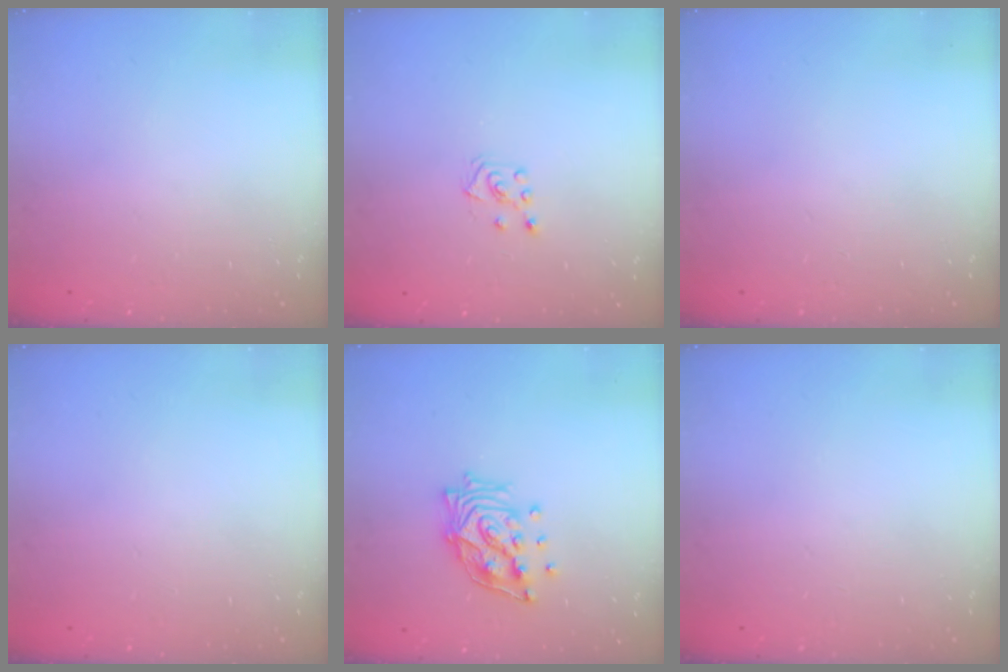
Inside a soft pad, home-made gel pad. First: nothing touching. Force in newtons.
{"total": 3.8, "press": 3.7, "slide": 0.5}
{"total": 0.0}
{"total": 0.0}
{"total": 13.1, "press": 13.1, "slide": 1.1}
{"total": 0.0}